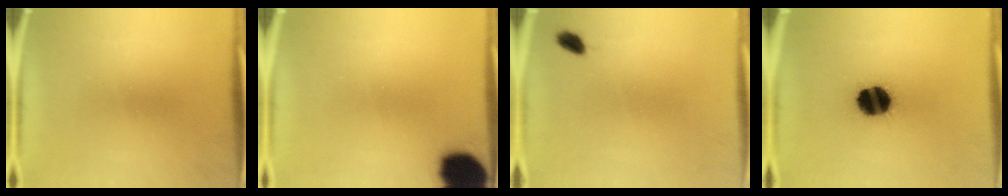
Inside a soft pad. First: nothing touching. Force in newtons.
{"total": 15.6}
{"total": 1.9}
{"total": 14.6}